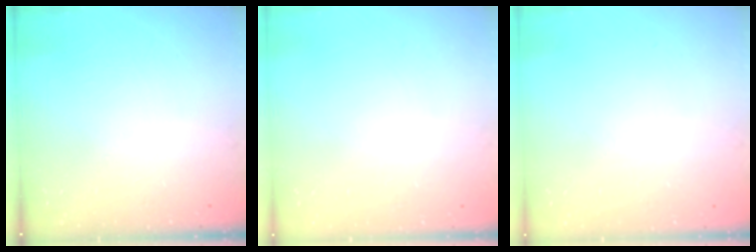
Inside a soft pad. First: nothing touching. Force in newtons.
{"total": 0.0}
{"total": 0.0}